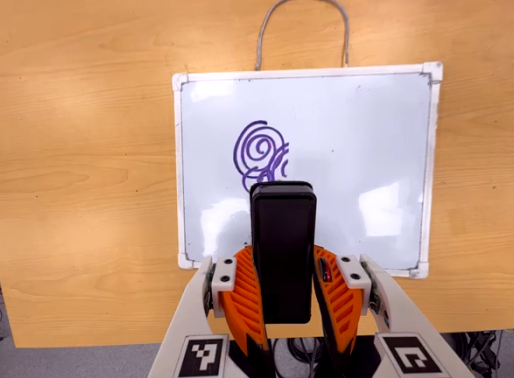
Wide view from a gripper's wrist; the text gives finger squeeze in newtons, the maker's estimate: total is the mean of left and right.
{"total": 9.4, "left": 6.7, "right": 12.0}